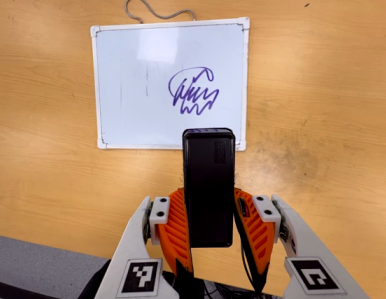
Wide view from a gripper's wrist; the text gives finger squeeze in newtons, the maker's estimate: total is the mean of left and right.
{"total": 4.4, "left": 2.9, "right": 5.9}